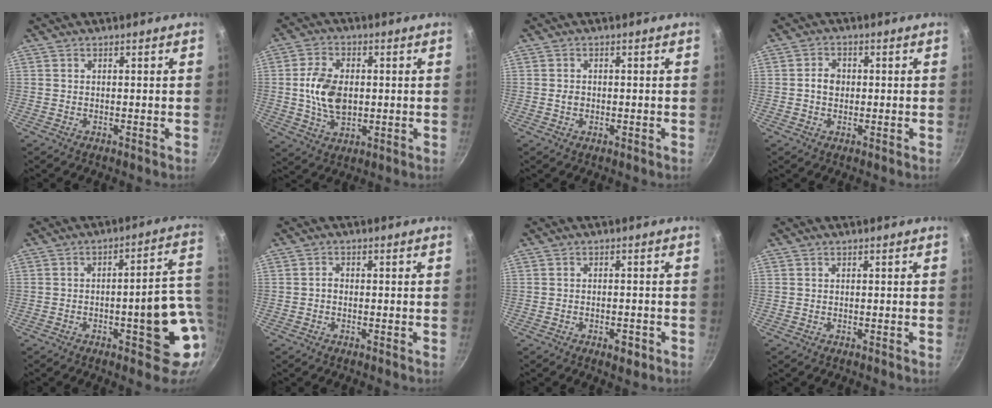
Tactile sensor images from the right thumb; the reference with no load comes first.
{"total": 10.1, "force": [0.3, 6.6, 7.7], "torque": [-0.130, -0.002, 0.005]}
{"total": 1.6, "force": [-0.2, 1.3, 1.0], "torque": [-0.017, 0.002, -0.003]}
{"total": 3.4, "force": [0.1, 2.8, 1.9], "torque": [-0.016, 0.008, -0.002]}
{"total": 14.8, "force": [-2.4, 5.1, 13.7], "torque": [-0.136, 0.019, -0.028]}
{"total": 1.0, "force": [-0.3, 0.7, 0.6], "torque": [-0.010, 0.005, -0.008]}
{"total": 3.0, "force": [-1.5, 1.5, 2.1], "torque": [-0.029, 0.009, -0.017]}
{"total": 0.0}